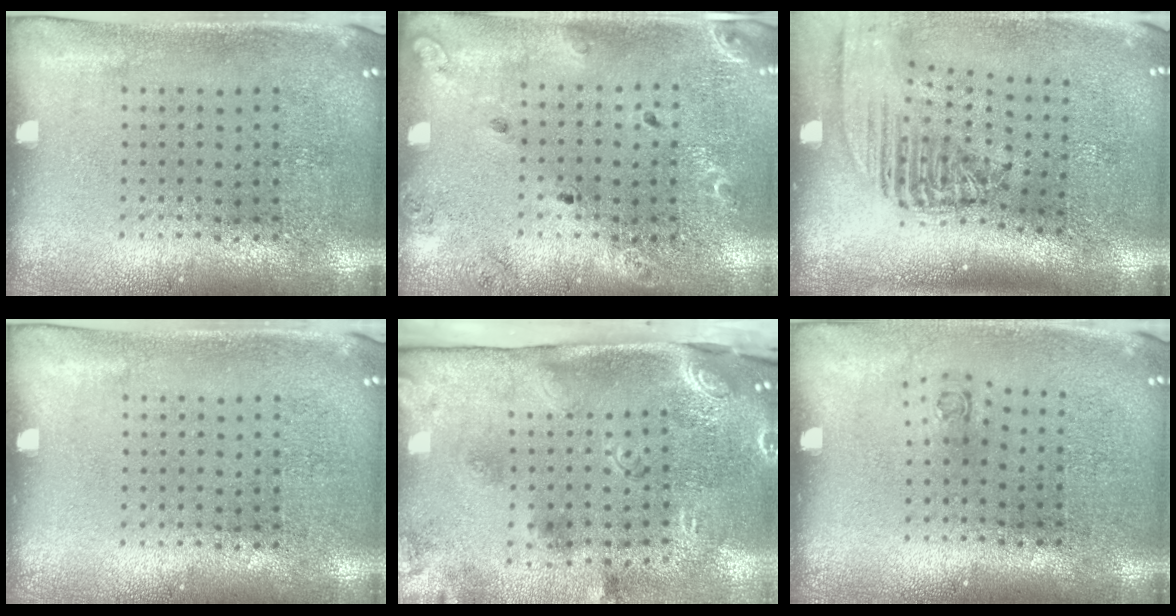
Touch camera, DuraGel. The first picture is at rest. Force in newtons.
{"total": 1.4, "press": 1.4, "slide": 0.1}
{"total": 2.4, "press": 1.8, "slide": 1.6}
{"total": 0.0}
{"total": 3.0, "press": 1.9, "slide": 2.3}
{"total": 0.7, "press": 0.3, "slide": 0.7}